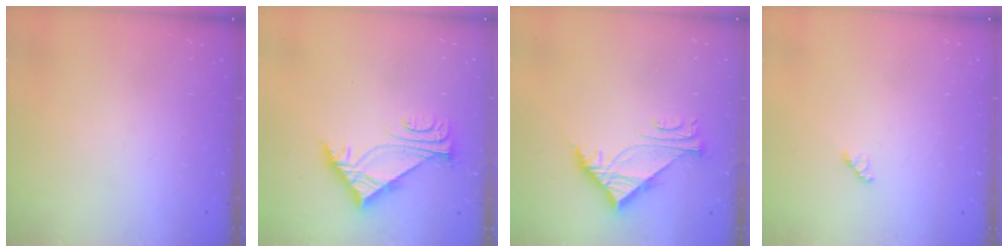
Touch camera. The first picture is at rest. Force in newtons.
{"total": 6.0, "press": 6.0, "slide": 0.5}
{"total": 7.0, "press": 7.0, "slide": 0.4}
{"total": 2.9, "press": 2.9, "slide": 0.3}